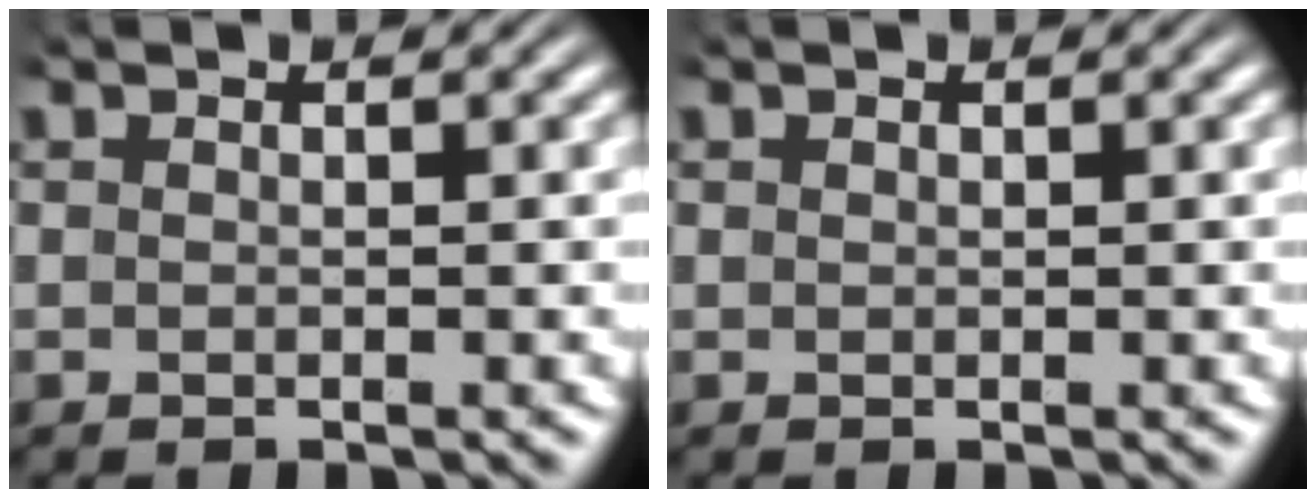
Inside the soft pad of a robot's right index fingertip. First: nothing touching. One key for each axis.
{"total": 0.0}